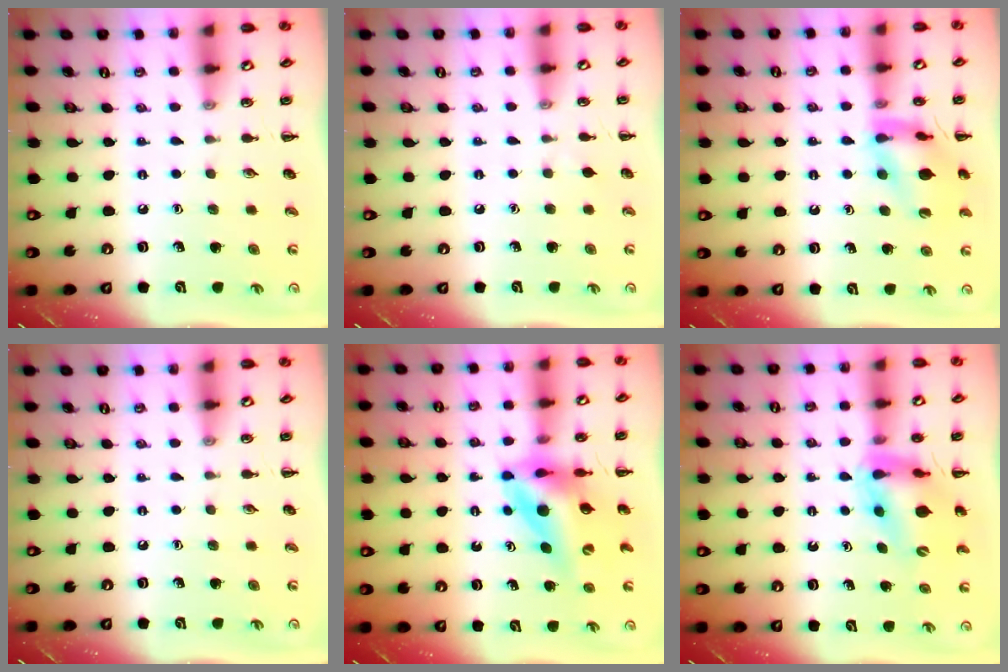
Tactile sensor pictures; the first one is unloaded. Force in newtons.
{"total": 2.3, "press": 2.0, "slide": 1.0}
{"total": 16.0, "press": 15.9, "slide": 1.6}
{"total": 0.0}
{"total": 12.4, "press": 11.7, "slide": 4.1}
{"total": 13.1, "press": 12.5, "slide": 3.8}